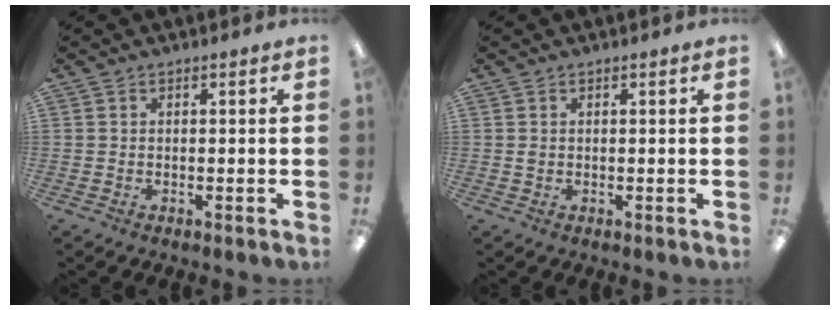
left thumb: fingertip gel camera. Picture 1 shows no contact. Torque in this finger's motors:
{"motor_torque": [-0.06, 0.12, 0.49, 0.05, 0.00]}